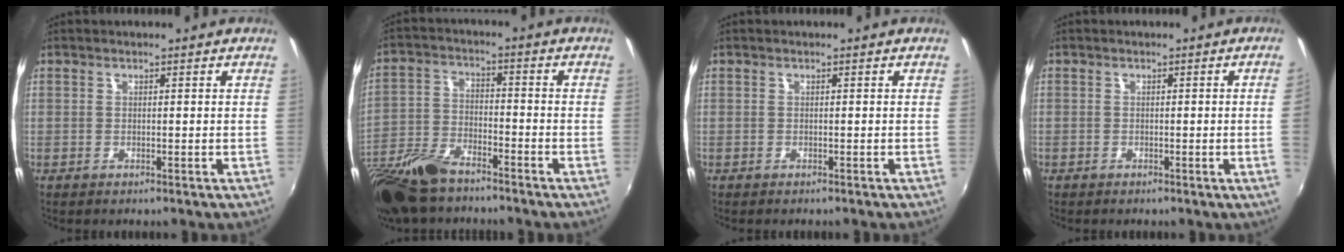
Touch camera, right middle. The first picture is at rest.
{"total": 15.6, "force": [-12.0, 5.6, 8.4], "torque": [-0.197, -0.028, -0.234]}
{"total": 0.0}
{"total": 1.8, "force": [-0.2, -1.1, 1.4], "torque": [-0.018, -0.012, 0.000]}